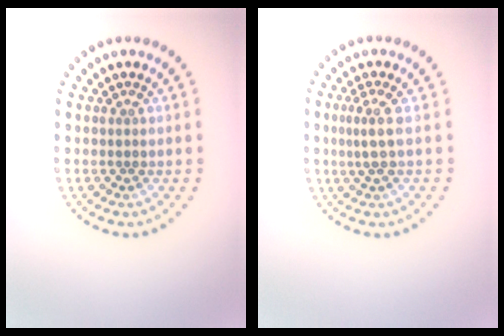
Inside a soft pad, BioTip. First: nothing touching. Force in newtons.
{"total": 2.1, "press": 1.3, "slide": 1.6}